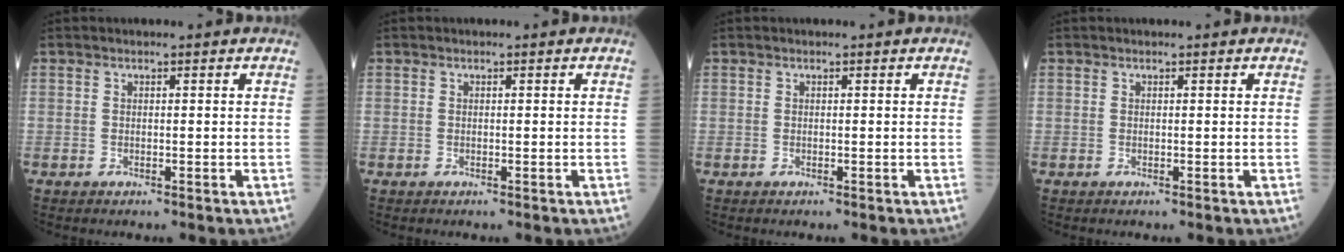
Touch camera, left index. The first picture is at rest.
{"total": 0.0}
{"total": 0.0}
{"total": 0.0}